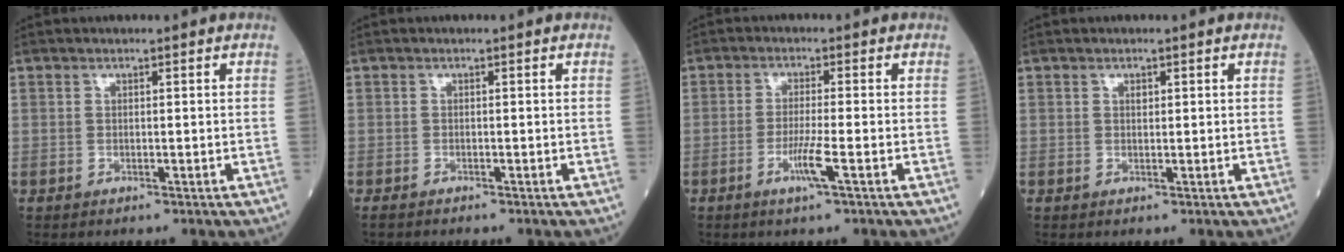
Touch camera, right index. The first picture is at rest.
{"total": 1.0, "force": [-0.9, 0.1, 0.4], "torque": [-0.013, -0.003, -0.014]}
{"total": 4.1, "force": [-1.7, -0.4, 3.7], "torque": [-0.074, -0.009, -0.036]}
{"total": 0.6, "force": [0.3, 0.4, 0.4], "torque": [-0.008, 0.000, 0.004]}